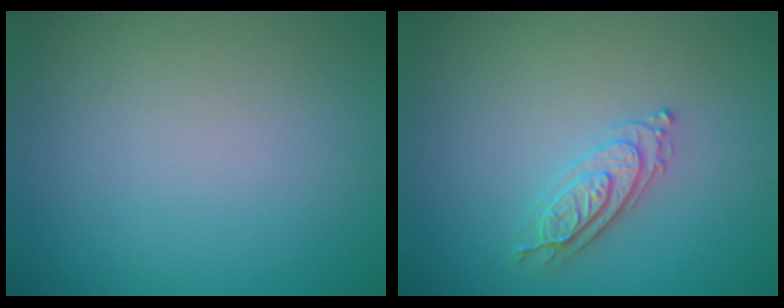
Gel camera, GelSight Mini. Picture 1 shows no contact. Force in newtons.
{"total": 2.4, "press": 2.3, "slide": 0.5}